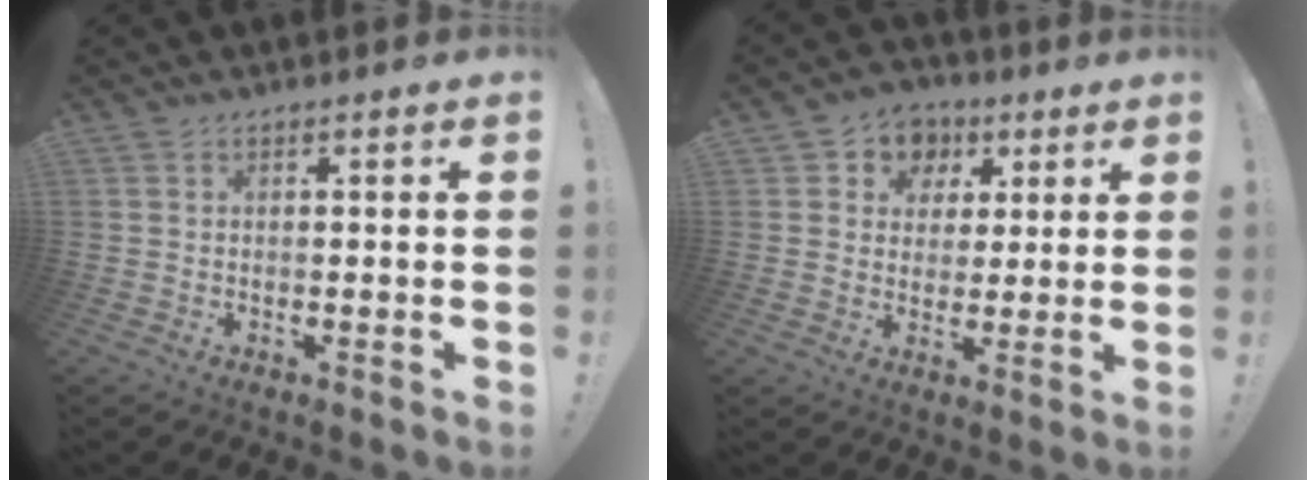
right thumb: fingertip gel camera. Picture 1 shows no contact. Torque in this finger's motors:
{"motor_torque": [0.49, 1.24, -0.04, -0.20, -0.01]}